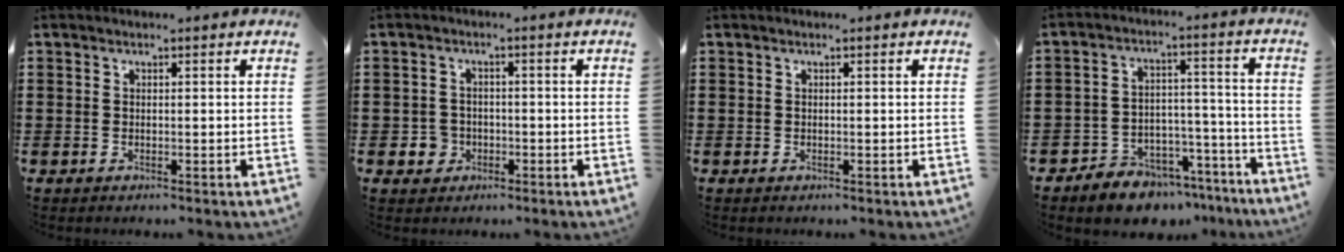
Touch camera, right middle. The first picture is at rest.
{"total": 2.7, "force": [-1.1, 2.3, 0.6], "torque": [-0.018, 0.003, -0.025]}
{"total": 0.0}
{"total": 6.3, "force": [-5.9, 2.4, 0.3], "torque": [-0.004, 0.029, -0.115]}